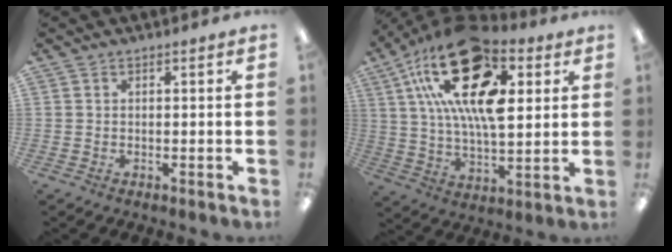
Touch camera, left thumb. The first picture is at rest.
{"total": 25.7, "force": [11.6, 12.9, 19.0], "torque": [-0.338, -0.046, 0.197]}